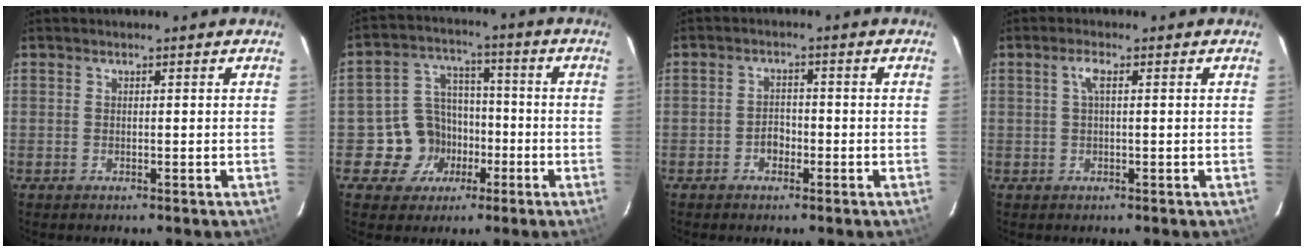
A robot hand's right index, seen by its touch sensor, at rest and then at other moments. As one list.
[{"total": 9.5, "force": [-3.8, 8.4, 2.1], "torque": [-0.064, 0.038, -0.055]}, {"total": 2.5, "force": [-1.2, 1.9, 1.1], "torque": [-0.021, 0.007, -0.020]}, {"total": 2.1, "force": [0.4, 0.3, 2.0], "torque": [-0.041, 0.006, 0.006]}]